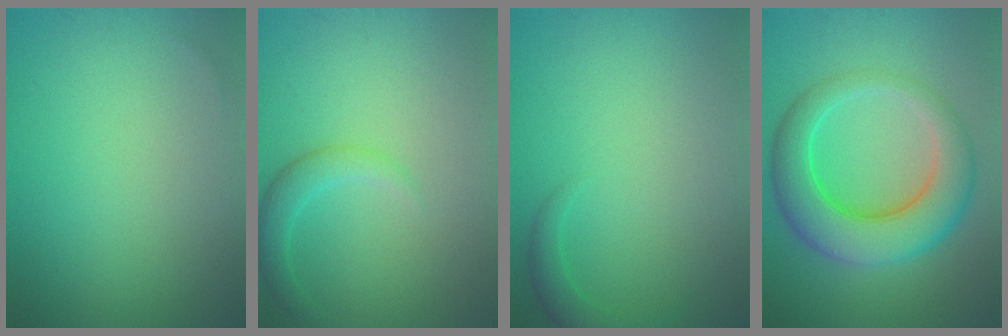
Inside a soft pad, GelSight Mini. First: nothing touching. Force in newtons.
{"total": 2.2, "press": 2.2, "slide": 0.1}
{"total": 1.8, "press": 1.8, "slide": 0.1}
{"total": 8.1, "press": 8.0, "slide": 0.2}